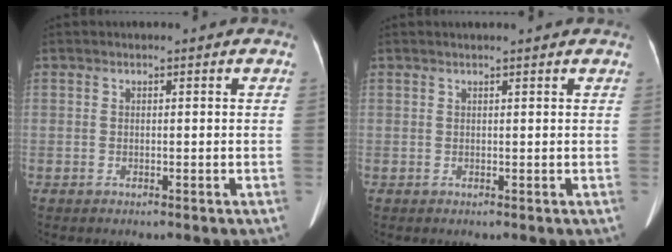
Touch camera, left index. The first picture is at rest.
{"total": 3.1, "force": [2.9, 0.2, 1.2], "torque": [-0.016, 0.020, 0.031]}